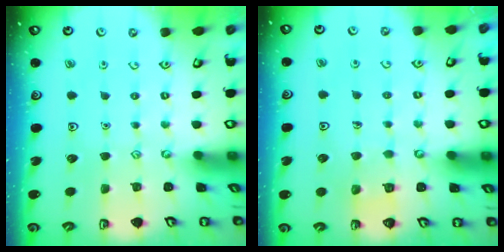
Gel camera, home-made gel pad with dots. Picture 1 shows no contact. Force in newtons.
{"total": 3.0, "press": 3.0, "slide": 0.2}